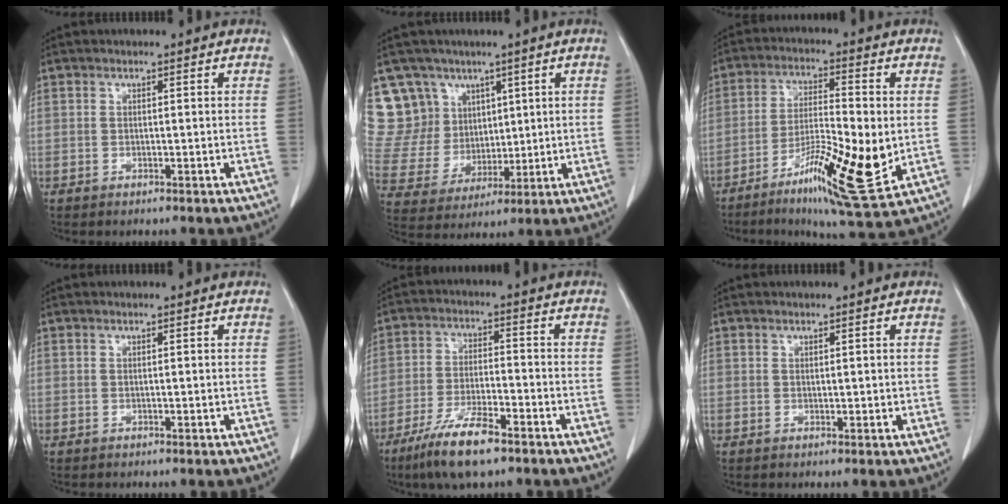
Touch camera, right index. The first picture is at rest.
{"total": 13.6, "force": [8.2, 10.7, 1.8], "torque": [-0.062, 0.051, 0.182]}
{"total": 14.3, "force": [-4.0, 2.2, 13.6], "torque": [-0.239, -0.020, -0.062]}
{"total": 0.0}
{"total": 9.6, "force": [-6.5, 1.8, 6.9], "torque": [-0.135, -0.018, -0.117]}
{"total": 0.7, "force": [0.3, 0.5, 0.3], "torque": [0.002, 0.000, 0.005]}